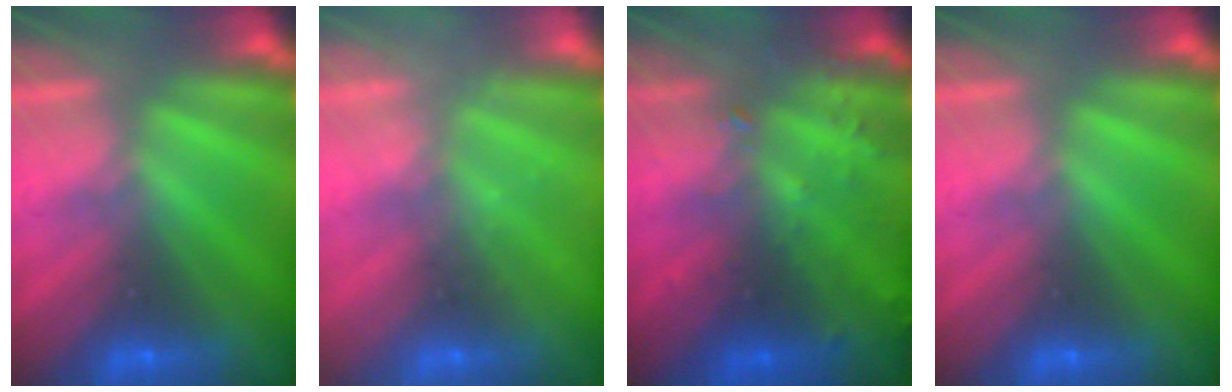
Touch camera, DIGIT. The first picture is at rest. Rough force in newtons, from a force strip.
{"total": 2.2}
{"total": 6.0}
{"total": 0.0}